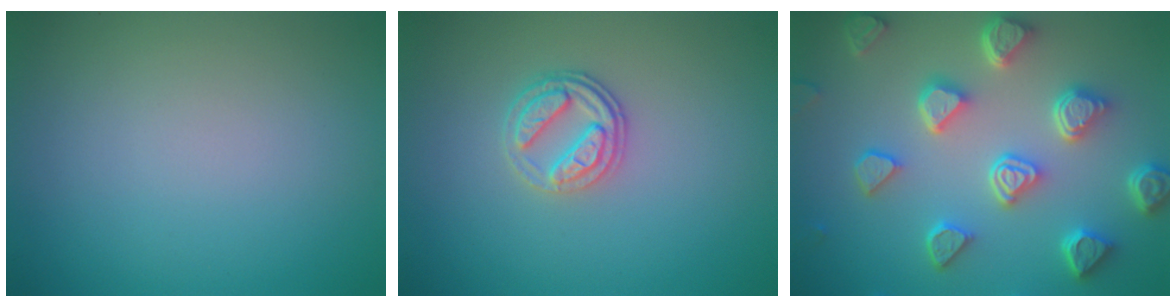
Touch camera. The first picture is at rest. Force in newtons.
{"total": 2.7, "press": 2.4, "slide": 1.1}
{"total": 6.7, "press": 5.4, "slide": 3.9}